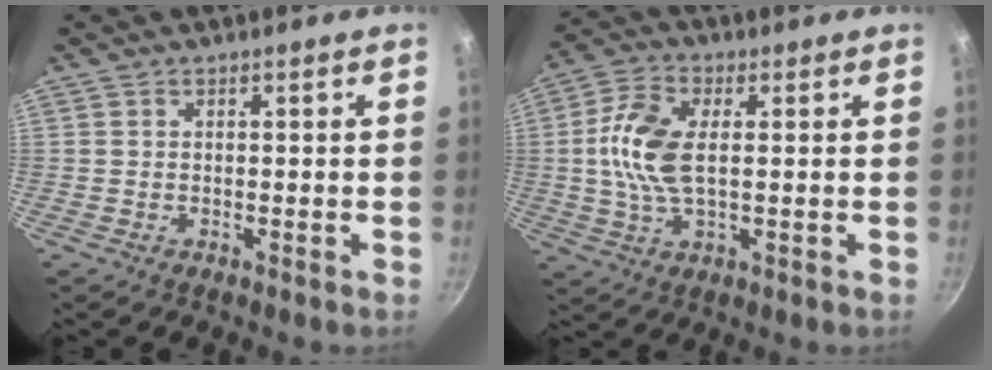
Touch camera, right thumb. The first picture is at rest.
{"total": 10.6, "force": [0.9, 5.5, 9.0], "torque": [-0.186, 0.011, 0.011]}